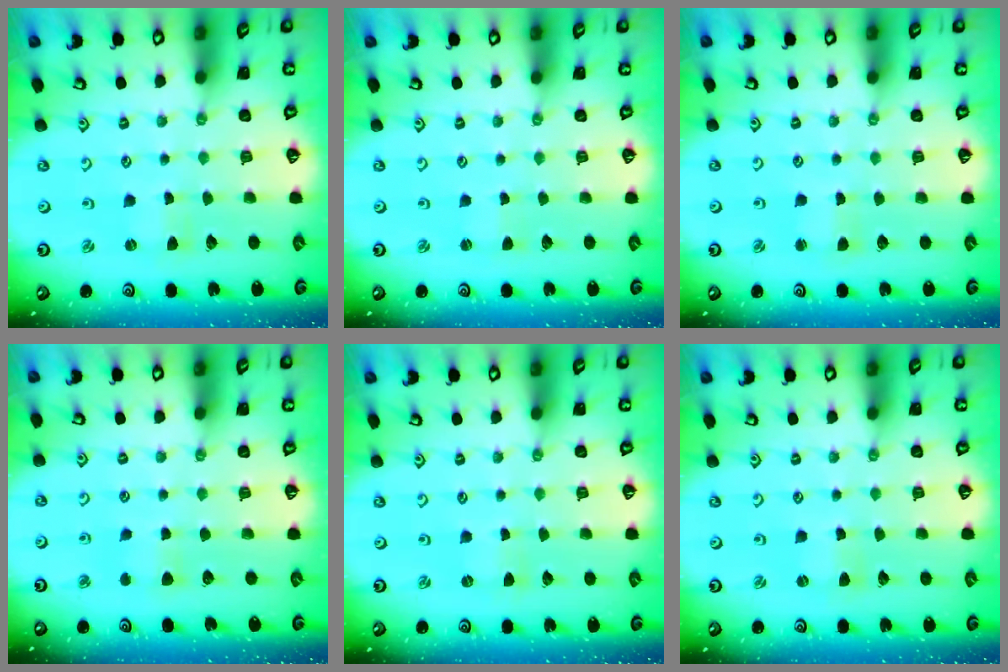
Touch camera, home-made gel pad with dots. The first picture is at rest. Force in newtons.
{"total": 0.6, "press": 0.6, "slide": 0.0}
{"total": 2.5, "press": 2.5, "slide": 0.3}
{"total": 3.5, "press": 3.4, "slide": 0.6}
{"total": 0.0}
{"total": 0.7, "press": 0.7, "slide": 0.3}